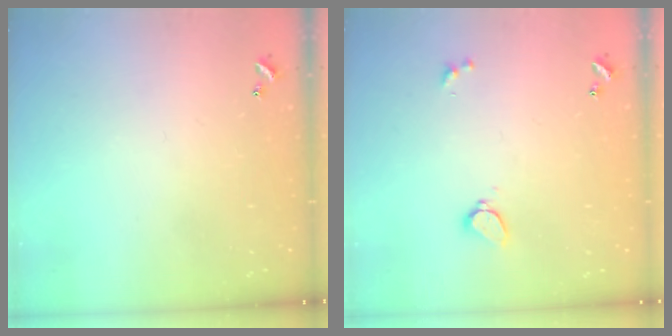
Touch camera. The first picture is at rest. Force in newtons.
{"total": 3.8, "press": 3.3, "slide": 1.9}